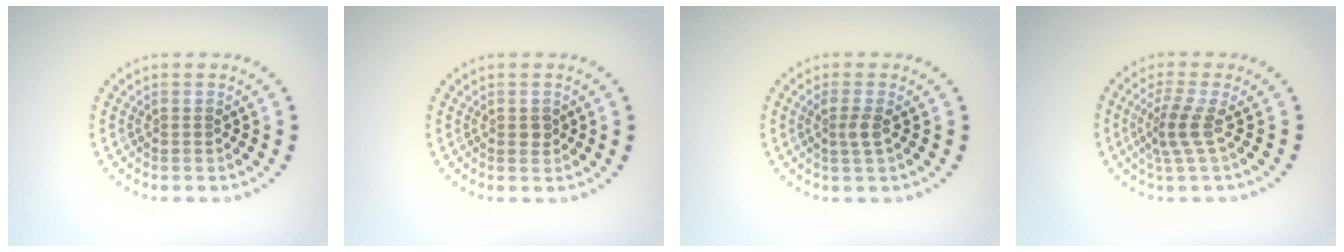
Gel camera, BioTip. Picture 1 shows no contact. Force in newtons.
{"total": 0.9, "press": 0.9, "slide": 0.0}
{"total": 1.5, "press": 1.2, "slide": 1.0}
{"total": 2.5, "press": 1.8, "slide": 1.7}